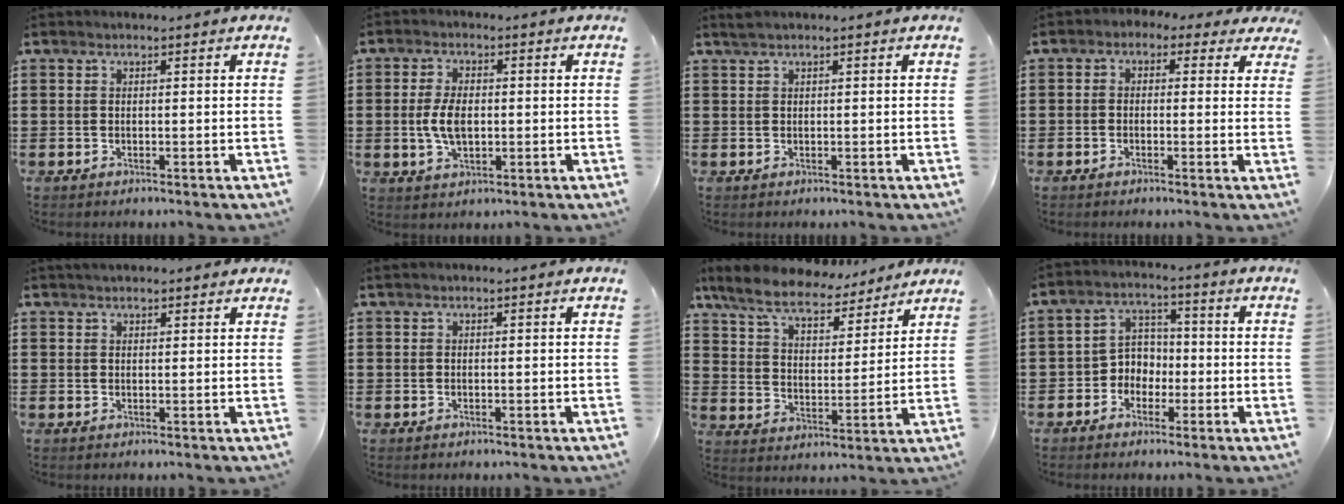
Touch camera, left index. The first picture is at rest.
{"total": 5.5, "force": [0.0, 2.8, 4.7], "torque": [-0.103, 0.002, -0.003]}
{"total": 0.7, "force": [0.5, 0.0, 0.4], "torque": [-0.008, 0.001, 0.009]}
{"total": 1.8, "force": [-0.5, 1.6, 0.7], "torque": [-0.019, 0.012, -0.014]}
{"total": 1.7, "force": [1.5, 0.6, 0.3], "torque": [-0.008, 0.005, 0.030]}
{"total": 0.0}
{"total": 9.0, "force": [8.1, 2.0, 3.6], "torque": [-0.103, -0.037, 0.145]}
{"total": 4.3, "force": [-1.9, 3.7, 1.2], "torque": [-0.036, 0.012, -0.042]}